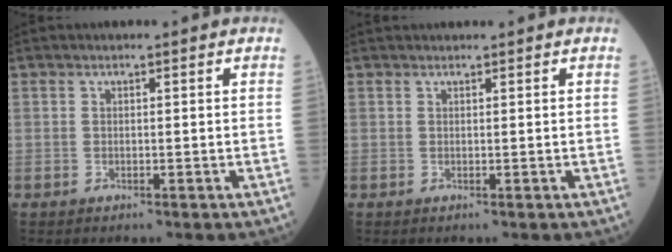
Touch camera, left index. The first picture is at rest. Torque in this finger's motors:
{"motor_torque": [-0.28, -0.33, 0.23, 0.05]}